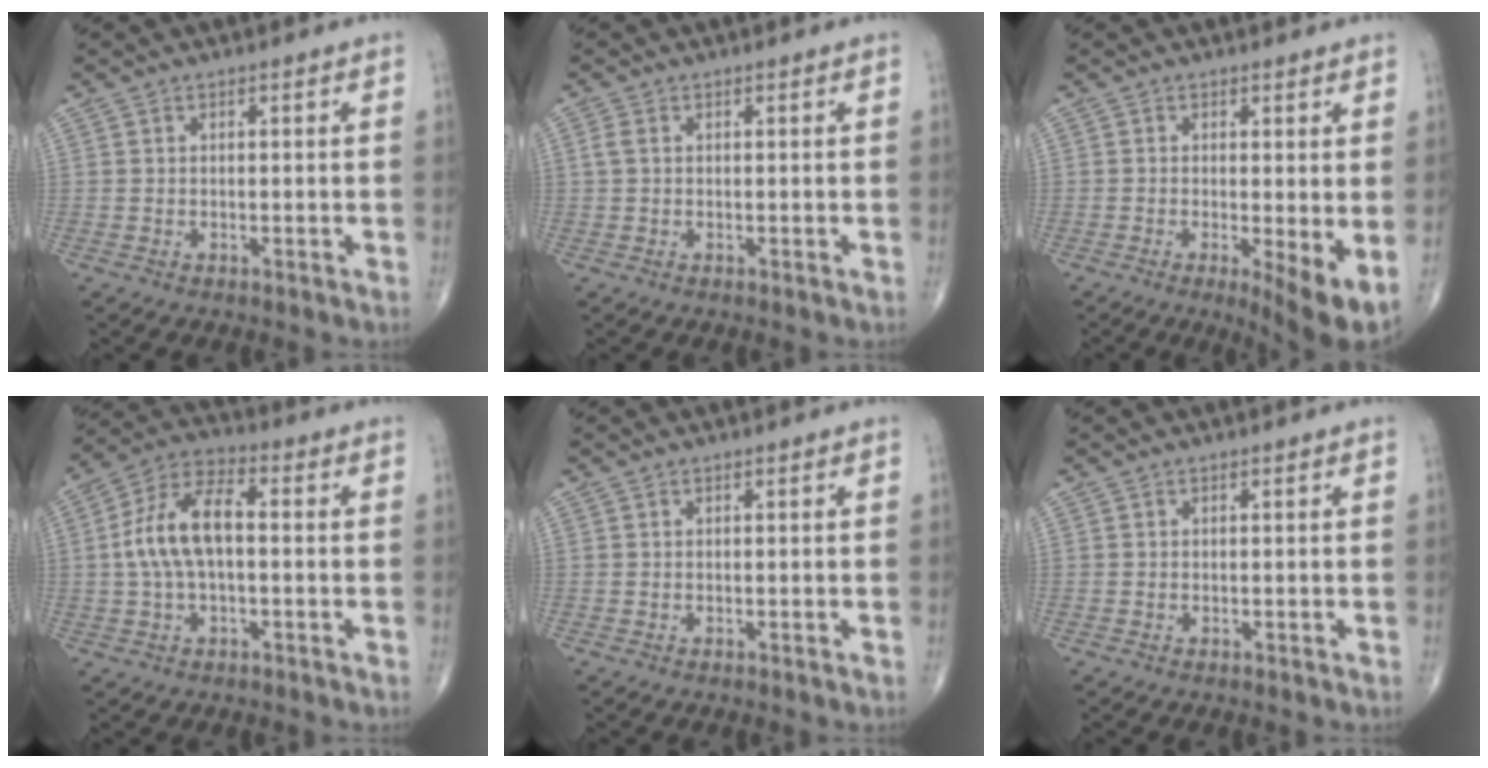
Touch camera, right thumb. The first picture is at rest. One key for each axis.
{"total": 1.4, "fx": 0.2, "fy": 0.9, "fz": 1.0, "tx": -0.027, "ty": 0.005, "tz": 0.005}
{"total": 6.8, "fx": -1.0, "fy": 1.5, "fz": 6.6, "tx": -0.104, "ty": -0.021, "tz": -0.018}
{"total": 11.9, "fx": 0.2, "fy": 5.9, "fz": 10.3, "tx": -0.207, "ty": 0.035, "tz": -0.003}
{"total": 0.0}
{"total": 0.0}